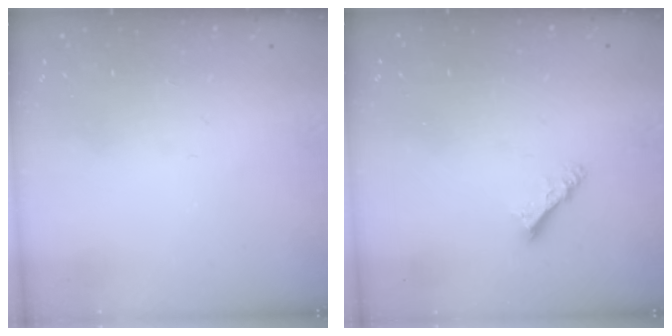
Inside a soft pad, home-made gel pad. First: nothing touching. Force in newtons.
{"total": 4.2, "press": 4.1, "slide": 0.5}